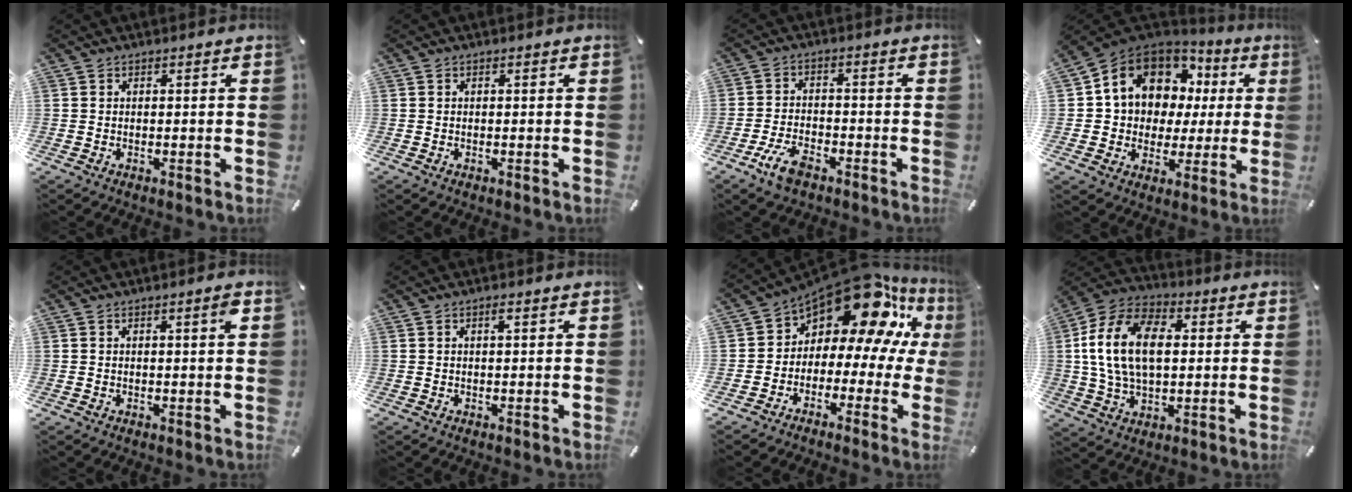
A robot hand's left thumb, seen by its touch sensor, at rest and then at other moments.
{"total": 0.0}
{"total": 6.8, "force": [-4.2, 3.3, 4.3], "torque": [-0.102, 0.012, -0.081]}
{"total": 13.3, "force": [5.2, 11.0, 5.3], "torque": [-0.110, -0.026, 0.101]}
{"total": 1.8, "force": [0.6, 0.1, 1.7], "torque": [-0.033, 0.001, 0.009]}
{"total": 1.2, "force": [0.4, 0.2, 1.1], "torque": [-0.023, 0.001, 0.006]}
{"total": 14.3, "force": [9.4, 6.4, 8.6], "torque": [-0.159, -0.088, 0.156]}
{"total": 16.5, "force": [2.0, 10.9, 12.2], "torque": [-0.280, 0.013, 0.033]}